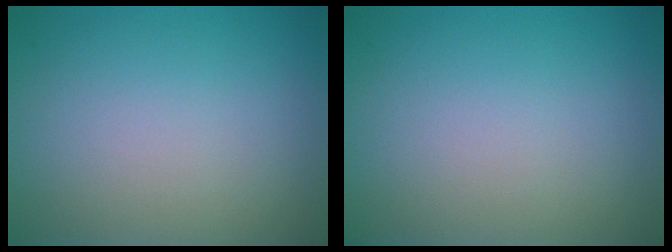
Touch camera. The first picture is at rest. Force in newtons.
{"total": 0.0}